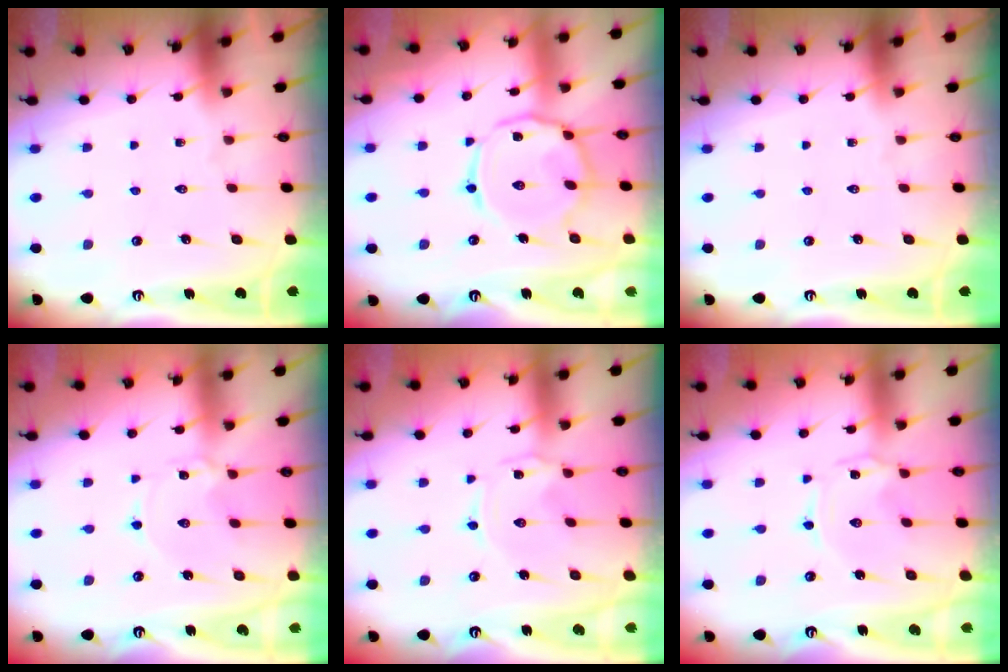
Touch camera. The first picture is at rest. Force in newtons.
{"total": 12.4, "press": 12.4, "slide": 0.8}
{"total": 0.0}
{"total": 2.2, "press": 2.2, "slide": 0.3}
{"total": 0.8, "press": 0.7, "slide": 0.1}
{"total": 0.7, "press": 0.7, "slide": 0.1}